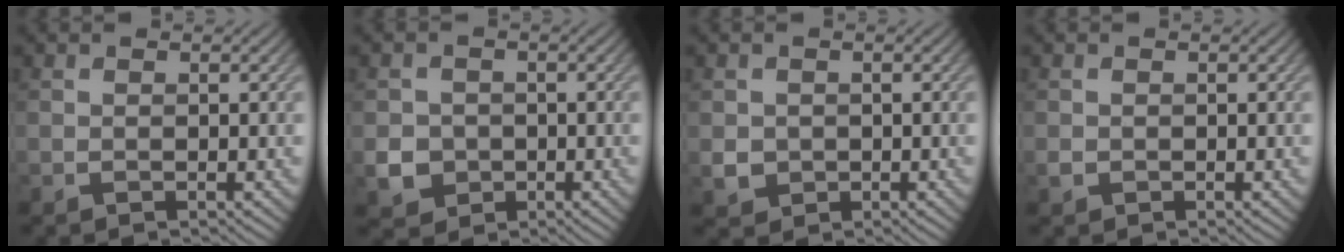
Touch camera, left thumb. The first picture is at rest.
{"total": 4.3, "force": [-1.1, 4.0, 1.3], "torque": [-0.031, -0.011, -0.032]}
{"total": 2.4, "force": [-0.2, 2.3, 0.6], "torque": [-0.018, -0.009, -0.003]}
{"total": 0.8, "force": [-0.3, 0.7, 0.2], "torque": [-0.006, -0.005, -0.006]}